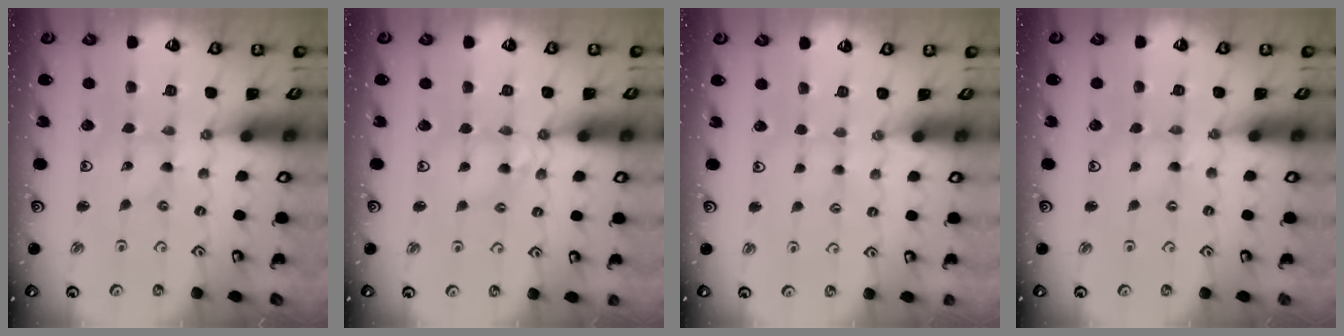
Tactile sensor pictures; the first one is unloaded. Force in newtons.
{"total": 6.4, "press": 6.3, "slide": 0.7}
{"total": 1.8, "press": 1.7, "slide": 0.3}
{"total": 0.0}